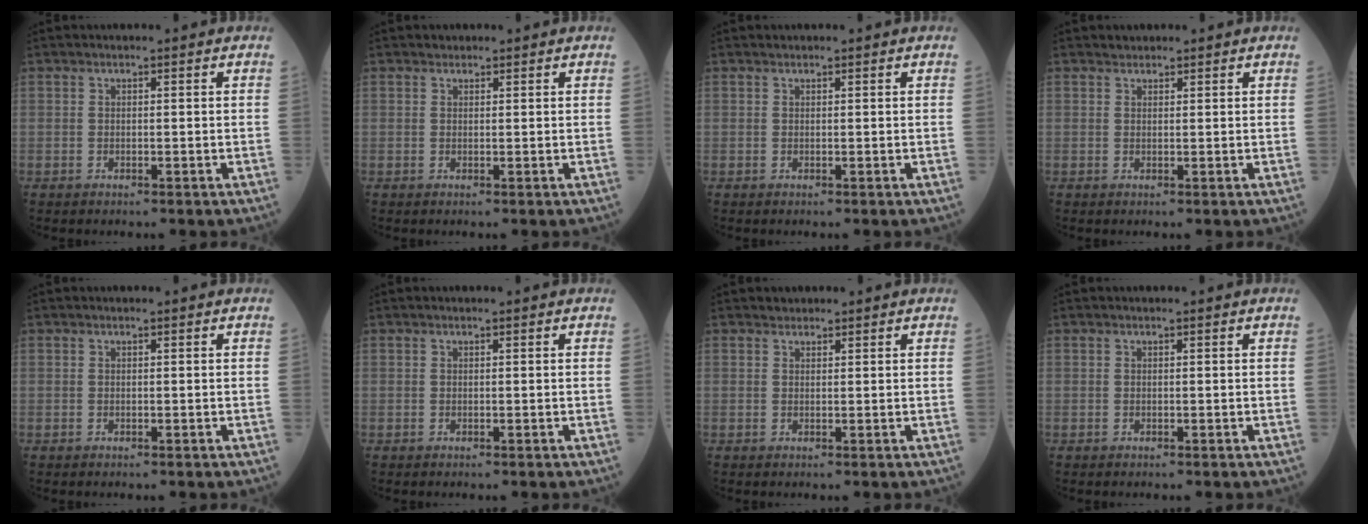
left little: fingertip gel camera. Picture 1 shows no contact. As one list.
[{"total": 0.7, "force": [0.5, 0.4, 0.0], "torque": [-0.004, -0.001, 0.006]}, {"total": 0.0}, {"total": 1.0, "force": [0.8, 0.5, 0.0], "torque": [-0.003, 0.003, 0.012]}, {"total": 0.0}, {"total": 0.0}, {"total": 1.0, "force": [0.8, 0.5, 0.0], "torque": [0.000, 0.003, 0.011]}, {"total": 0.0}]